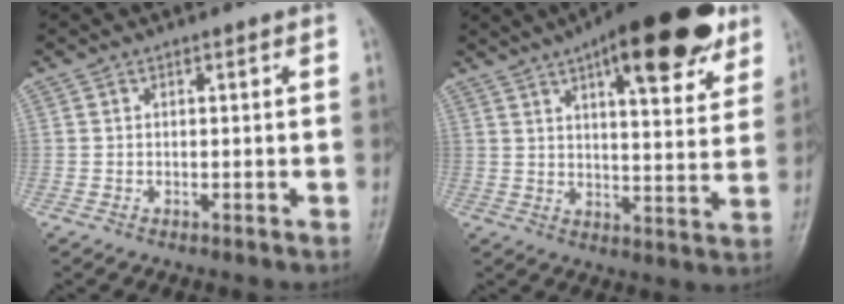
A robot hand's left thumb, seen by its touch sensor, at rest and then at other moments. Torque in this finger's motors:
{"motor_torque": [0.71, 0.15, 1.68, -1.09, 0.28]}